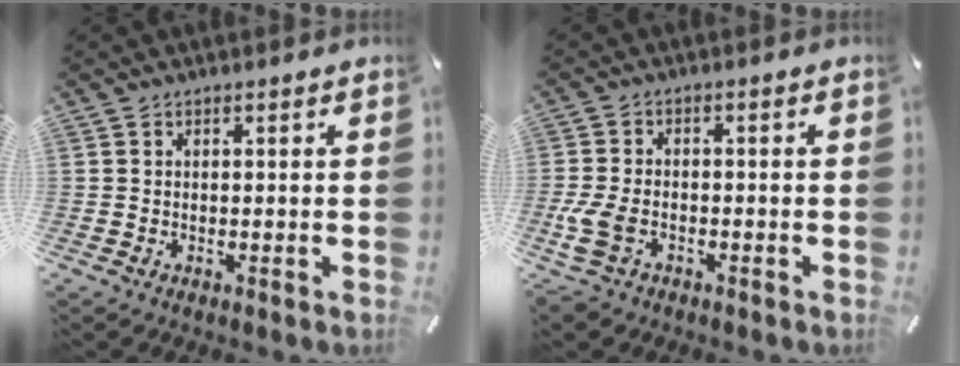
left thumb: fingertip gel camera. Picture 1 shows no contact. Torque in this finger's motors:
{"motor_torque": [0.48, 1.54, 0.00, 0.21, 0.13]}